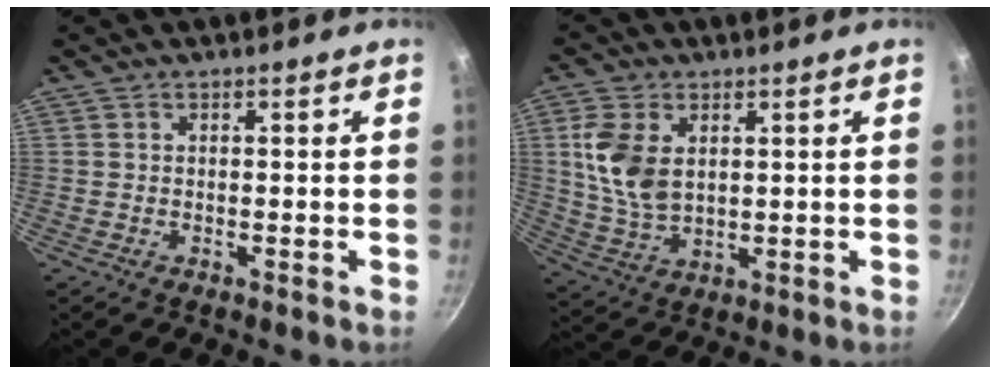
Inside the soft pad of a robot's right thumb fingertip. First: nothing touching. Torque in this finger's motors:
{"motor_torque": [0.39, 0.46, 1.14, 0.23, 0.16]}